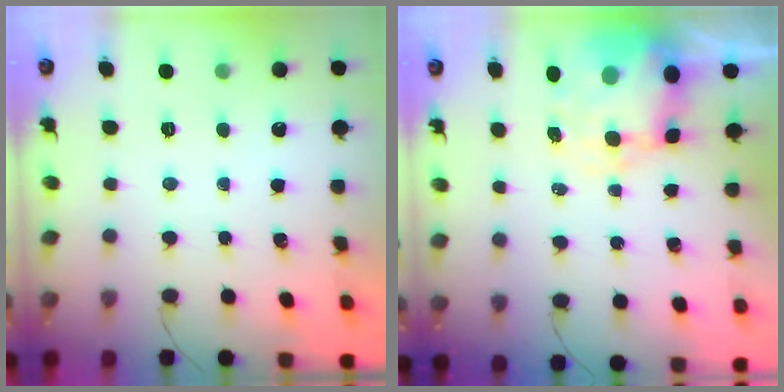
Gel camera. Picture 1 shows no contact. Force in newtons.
{"total": 9.3, "press": 9.1, "slide": 2.0}